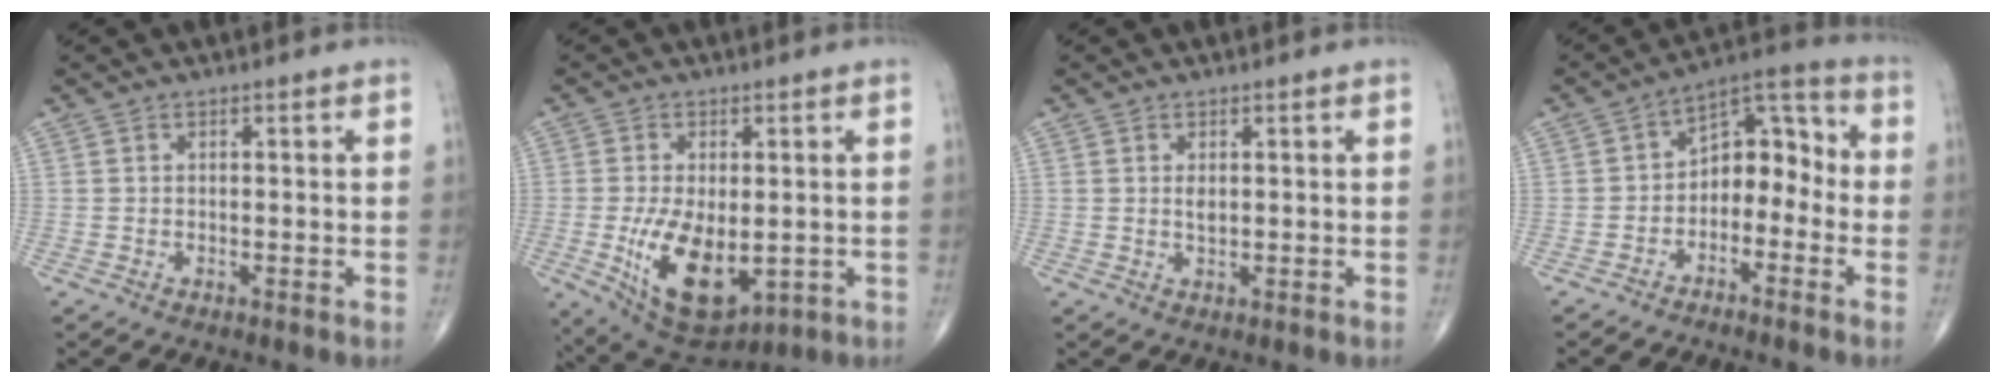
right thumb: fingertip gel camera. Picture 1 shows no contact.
{"total": 13.8, "force": [-2.6, 7.2, 11.4], "torque": [-0.186, -0.017, -0.019]}
{"total": 1.4, "force": [0.3, 0.7, 1.2], "torque": [-0.020, -0.004, 0.009]}
{"total": 9.9, "force": [-2.6, 6.6, 6.9], "torque": [-0.069, 0.058, -0.056]}